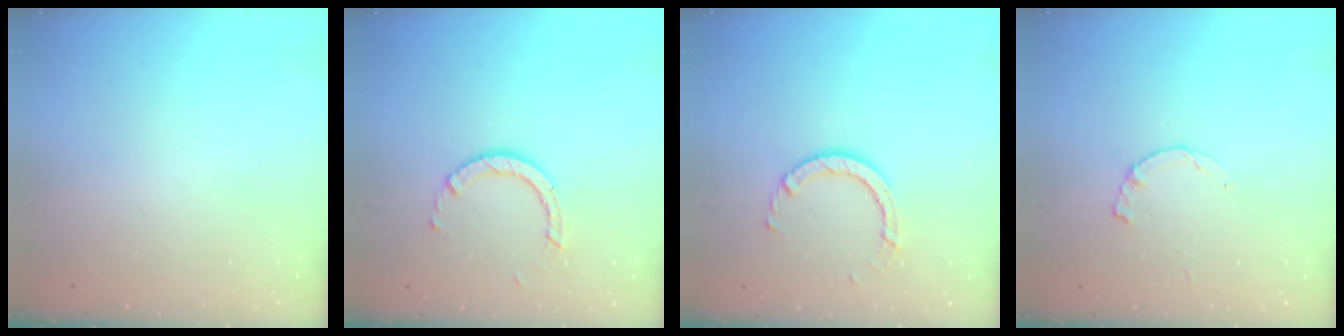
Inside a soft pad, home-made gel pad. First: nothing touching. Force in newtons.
{"total": 3.1, "press": 3.1, "slide": 0.1}
{"total": 5.1, "press": 5.1, "slide": 0.3}
{"total": 1.2, "press": 1.2, "slide": 0.3}